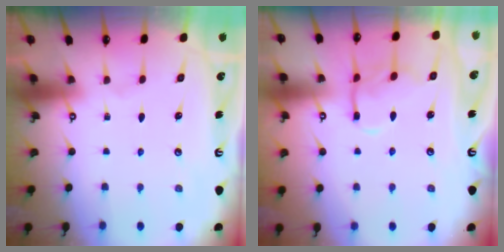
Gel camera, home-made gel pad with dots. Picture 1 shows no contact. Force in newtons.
{"total": 9.3, "press": 9.3, "slide": 0.5}